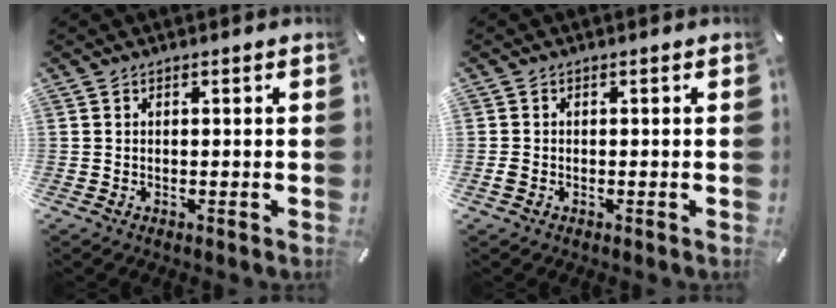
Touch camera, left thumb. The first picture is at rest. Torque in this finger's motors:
{"motor_torque": [-0.43, -0.54, -0.44, 0.37, -0.07]}